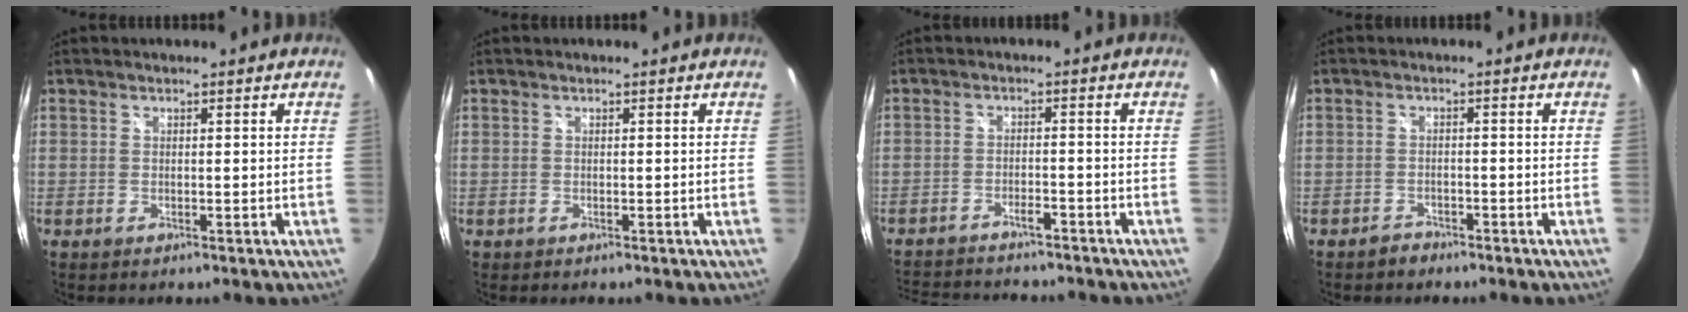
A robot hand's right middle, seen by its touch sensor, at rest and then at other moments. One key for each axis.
{"total": 0.7, "fx": 0.4, "fy": -0.5, "fz": -0.1, "tx": 0.003, "ty": -0.003, "tz": 0.004}
{"total": 11.2, "fx": -10.0, "fy": 2.4, "fz": 4.4, "tx": -0.102, "ty": -0.009, "tz": -0.150}
{"total": 1.4, "fx": -1.4, "fy": 0.4, "fz": -0.1, "tx": 0.000, "ty": 0.003, "tz": -0.023}